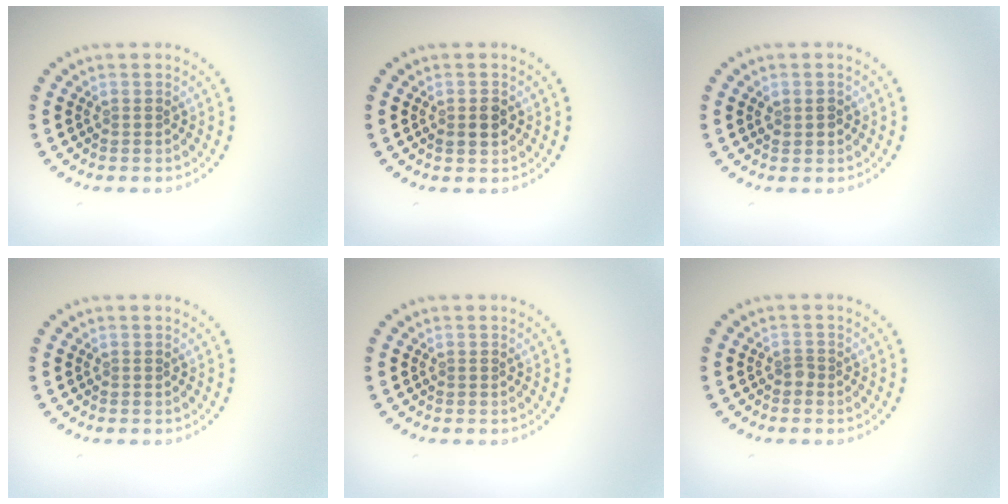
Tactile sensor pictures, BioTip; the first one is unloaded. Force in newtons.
{"total": 1.6, "press": 1.6, "slide": 0.2}
{"total": 1.3, "press": 1.3, "slide": 0.4}
{"total": 0.0}
{"total": 0.0}
{"total": 0.8, "press": 0.5, "slide": 0.6}